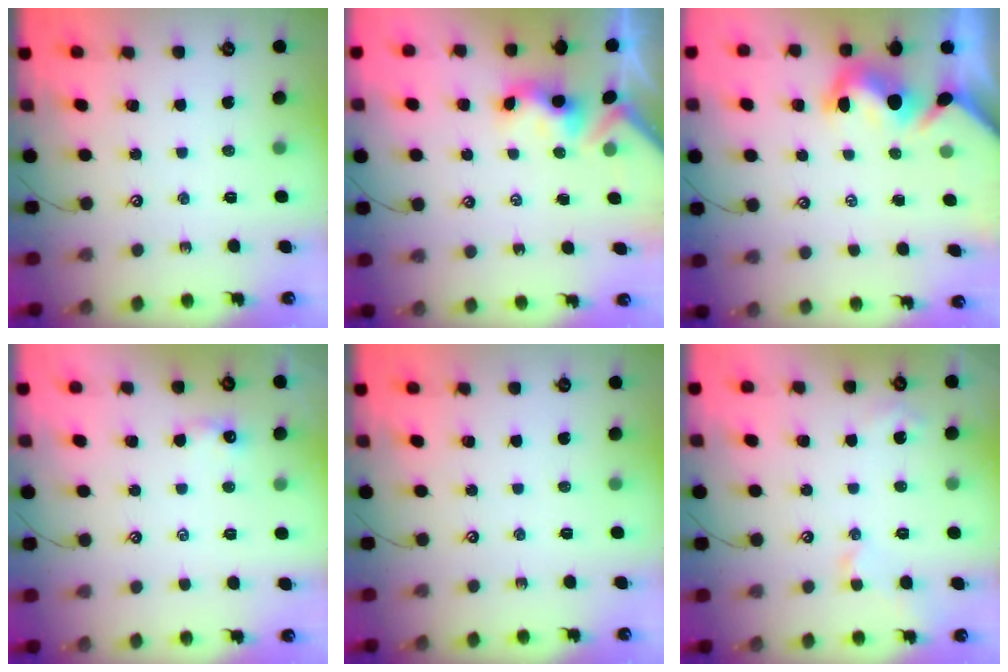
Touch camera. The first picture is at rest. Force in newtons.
{"total": 3.0, "press": 2.9, "slide": 0.6}
{"total": 3.4, "press": 3.2, "slide": 1.2}
{"total": 1.2, "press": 1.2, "slide": 0.3}
{"total": 0.0}
{"total": 3.1, "press": 3.0, "slide": 0.7}